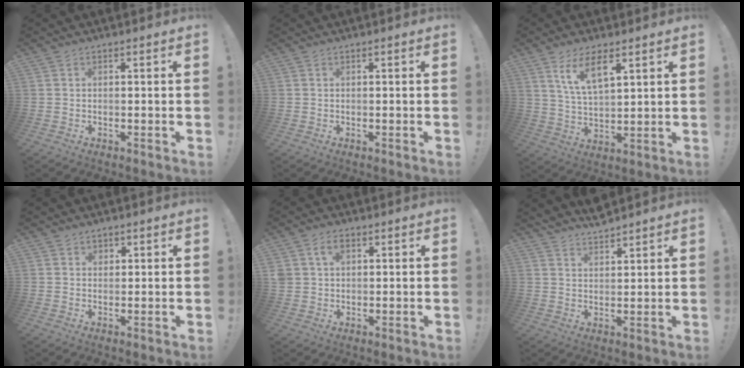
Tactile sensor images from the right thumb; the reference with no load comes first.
{"total": 0.0}
{"total": 9.3, "force": [5.8, 3.2, 6.6], "torque": [-0.124, -0.017, 0.105]}
{"total": 1.6, "force": [1.0, 1.2, 0.2], "torque": [0.010, -0.007, 0.015]}
{"total": 4.7, "force": [1.9, 3.5, 2.5], "torque": [-0.046, 0.007, 0.036]}
{"total": 4.3, "force": [4.2, 0.9, 0.5], "torque": [-0.006, -0.034, 0.078]}